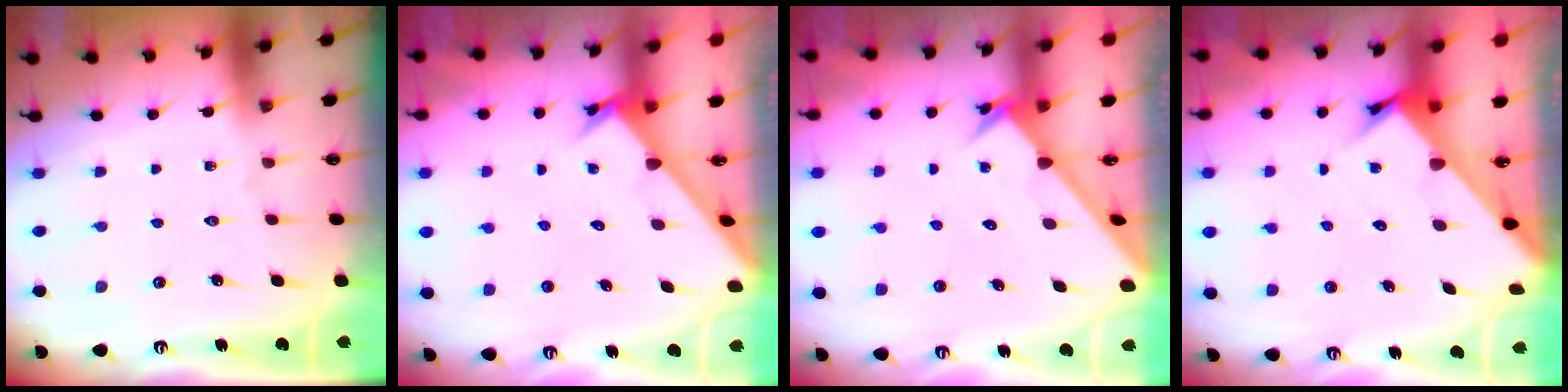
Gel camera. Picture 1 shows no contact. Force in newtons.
{"total": 2.4, "press": 2.4, "slide": 0.1}
{"total": 2.6, "press": 2.6, "slide": 0.2}
{"total": 3.0, "press": 3.0, "slide": 0.1}